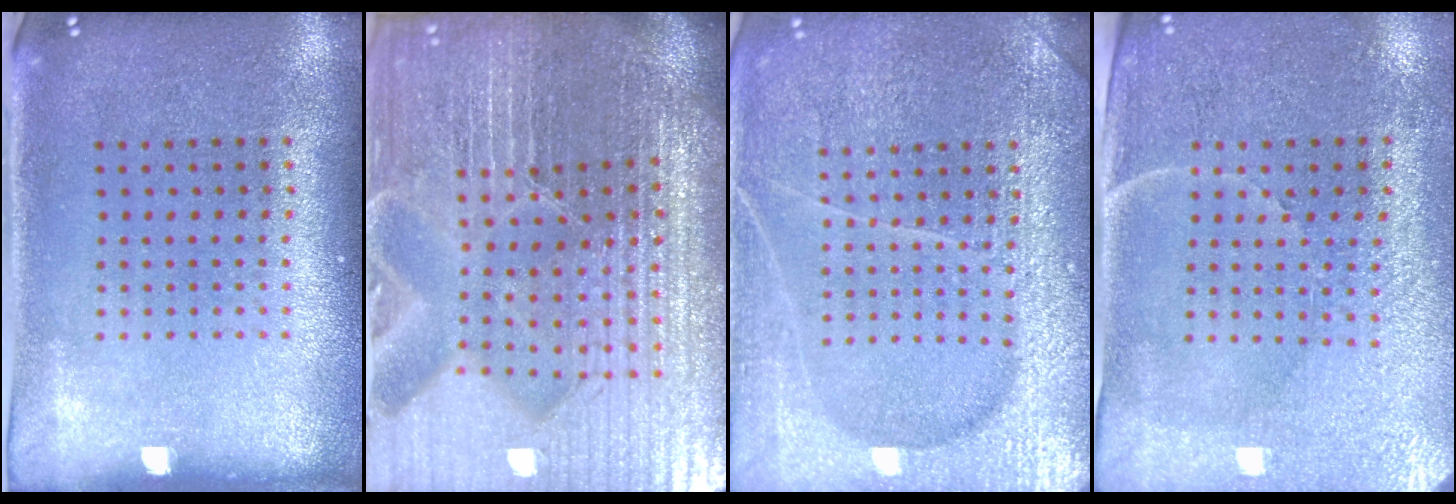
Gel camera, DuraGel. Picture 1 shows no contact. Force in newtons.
{"total": 6.7, "press": 6.0, "slide": 3.1}
{"total": 6.6, "press": 6.6, "slide": 0.8}
{"total": 3.4, "press": 3.2, "slide": 1.0}